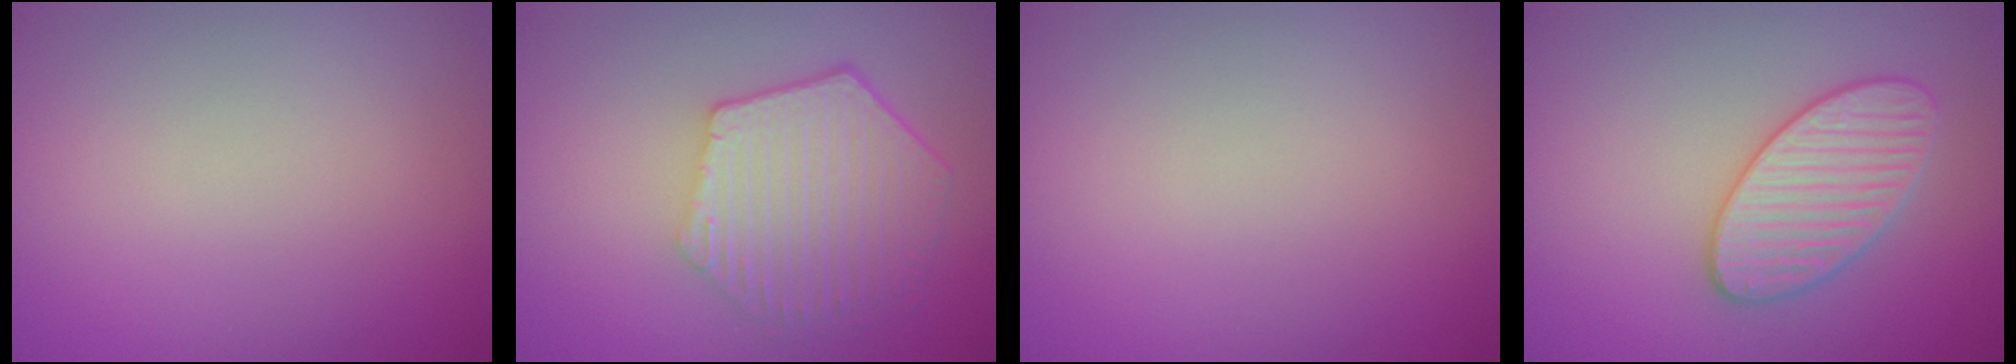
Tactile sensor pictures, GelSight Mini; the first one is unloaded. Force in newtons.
{"total": 6.0, "press": 4.6, "slide": 3.9}
{"total": 0.0}
{"total": 3.6, "press": 3.6, "slide": 0.2}